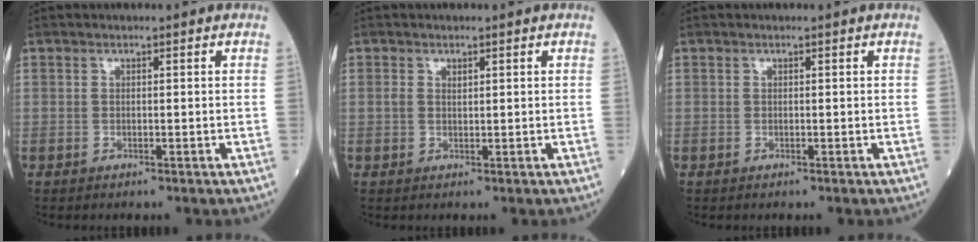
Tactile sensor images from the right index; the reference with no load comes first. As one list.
[{"total": 1.1, "force": [0.5, 0.5, 0.8], "torque": [-0.024, 0.008, 0.013]}, {"total": 0.0}]